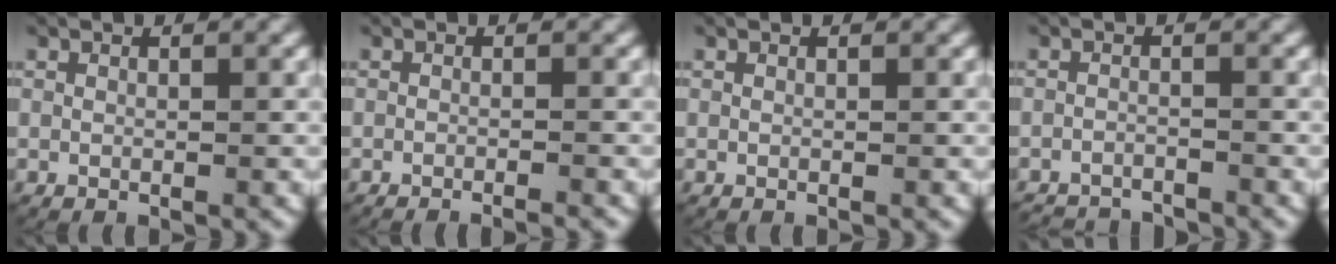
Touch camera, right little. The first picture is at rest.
{"total": 1.5, "force": [-1.4, -0.1, 0.4], "torque": [-0.004, 0.002, -0.026]}
{"total": 0.0}
{"total": 3.7, "force": [-3.6, 0.7, 0.4], "torque": [-0.004, -0.012, -0.061]}